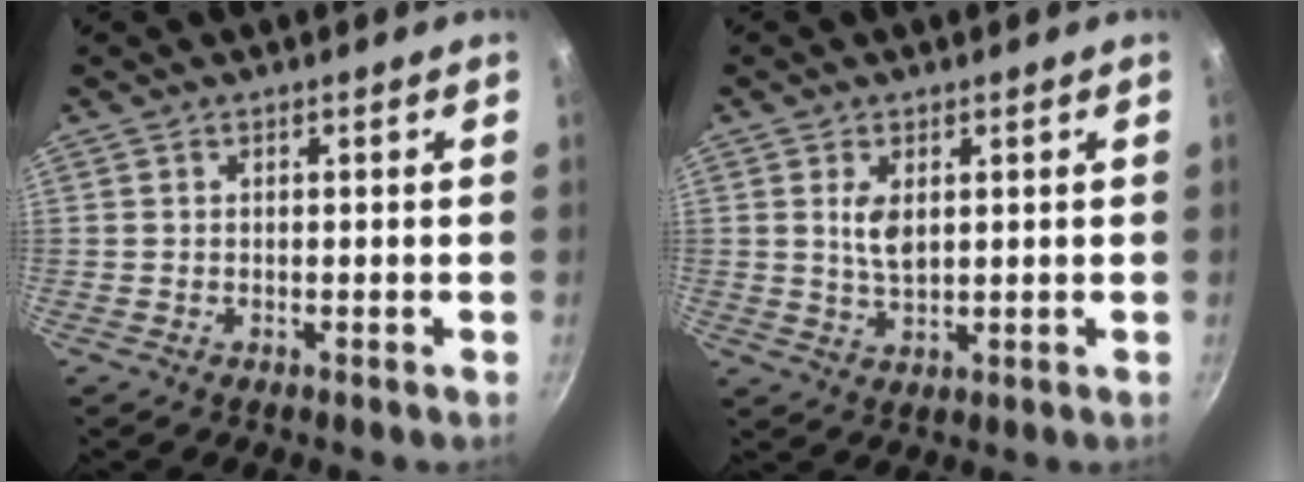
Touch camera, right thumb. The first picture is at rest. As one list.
[{"total": 4.4, "force": [1.2, 2.4, 3.5], "torque": [-0.061, -0.013, 0.025]}]